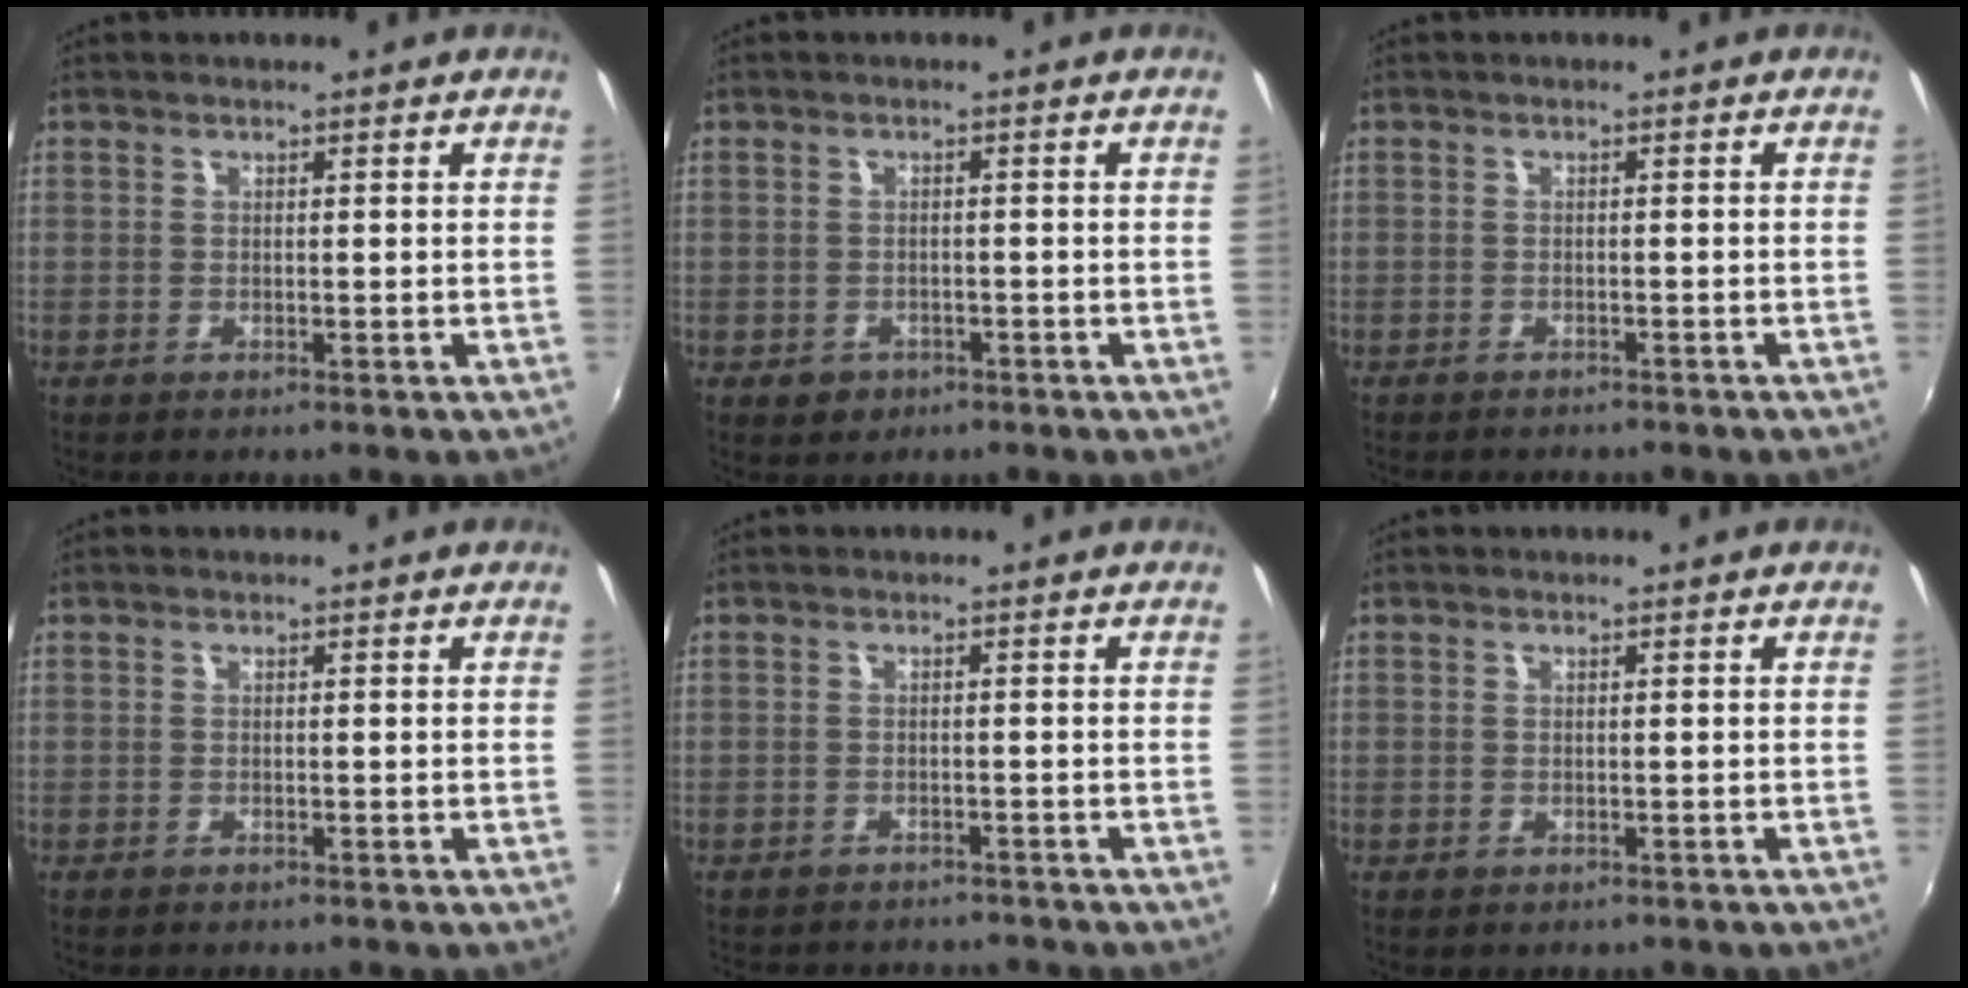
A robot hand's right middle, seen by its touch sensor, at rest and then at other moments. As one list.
[{"total": 2.8, "force": [-1.3, 2.3, 0.9], "torque": [-0.023, -0.001, -0.016]}, {"total": 3.5, "force": [-3.2, 0.8, 1.2], "torque": [-0.030, -0.011, -0.046]}, {"total": 0.7, "force": [-0.6, 0.2, 0.2], "torque": [-0.007, -0.001, -0.009]}, {"total": 6.8, "force": [-6.2, 2.0, 1.9], "torque": [-0.050, -0.019, -0.088]}, {"total": 0.8, "force": [-0.5, 0.5, 0.4], "torque": [-0.007, -0.001, -0.005]}]